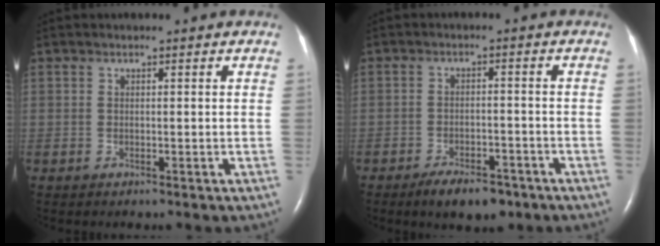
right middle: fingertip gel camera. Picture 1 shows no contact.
{"total": 6.0, "force": [-4.4, 2.4, 3.3], "torque": [-0.055, -0.001, -0.067]}